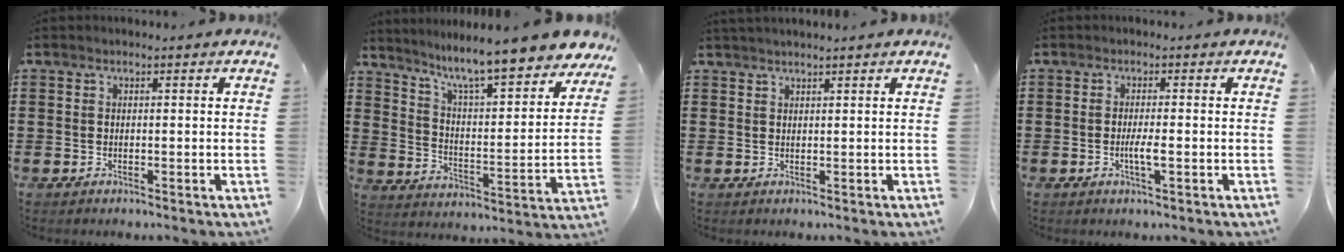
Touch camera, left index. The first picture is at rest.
{"total": 8.7, "force": [7.6, -0.3, 4.2], "torque": [-0.104, -0.062, 0.121]}
{"total": 1.2, "force": [1.1, -0.1, 0.4], "torque": [-0.008, 0.000, 0.022]}
{"total": 2.7, "force": [-0.6, 0.4, 2.6], "torque": [-0.047, -0.001, -0.010]}